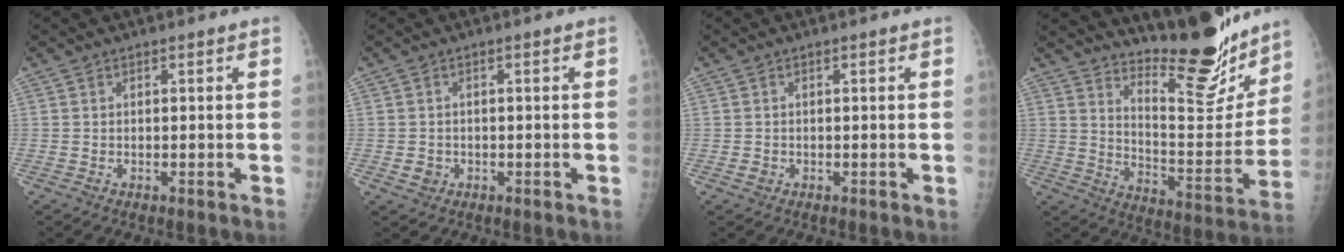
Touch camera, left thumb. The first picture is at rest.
{"total": 2.2, "force": [-0.5, 2.0, 0.8], "torque": [-0.004, 0.003, -0.002]}
{"total": 1.1, "force": [-0.2, 1.0, 0.4], "torque": [-0.003, 0.001, -0.001]}
{"total": 19.8, "force": [16.3, 5.1, 9.9], "torque": [-0.104, -0.137, 0.245]}